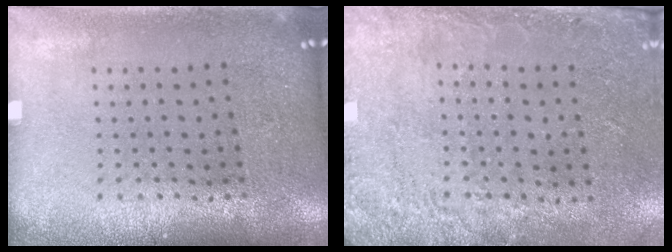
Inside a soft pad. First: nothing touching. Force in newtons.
{"total": 2.8, "press": 1.9, "slide": 2.1}